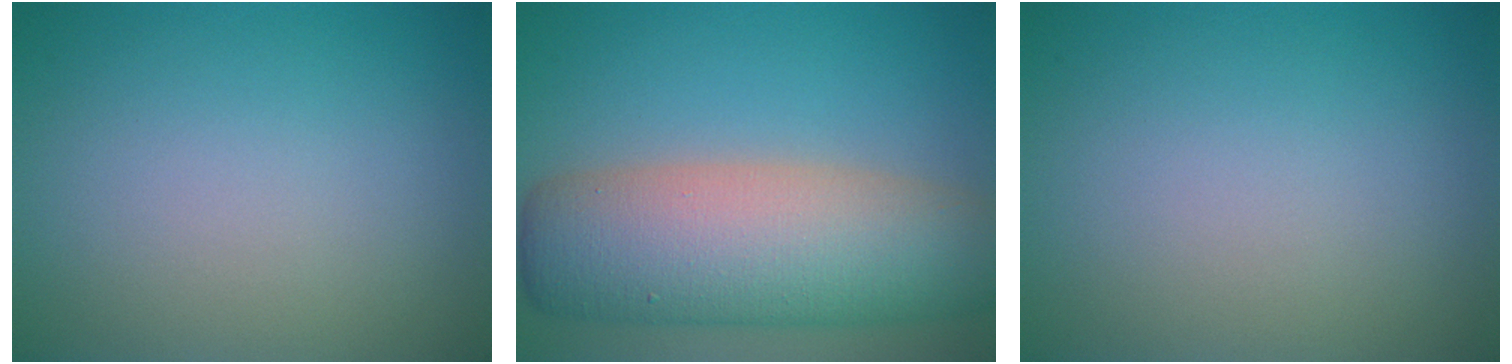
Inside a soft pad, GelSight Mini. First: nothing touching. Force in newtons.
{"total": 11.1, "press": 11.1, "slide": 0.7}
{"total": 0.0}